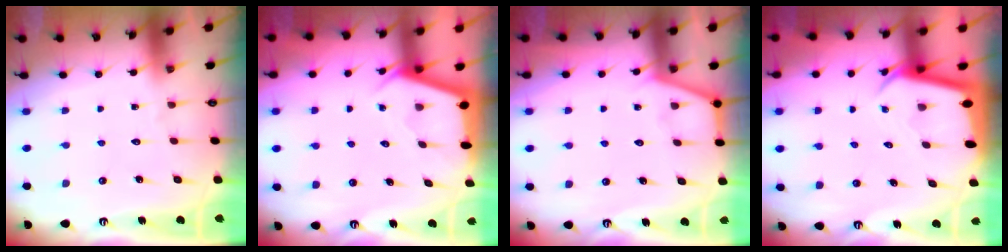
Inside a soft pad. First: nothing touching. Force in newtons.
{"total": 2.8, "press": 2.8, "slide": 0.4}
{"total": 5.8, "press": 5.8, "slide": 0.3}
{"total": 2.8, "press": 2.7, "slide": 0.3}